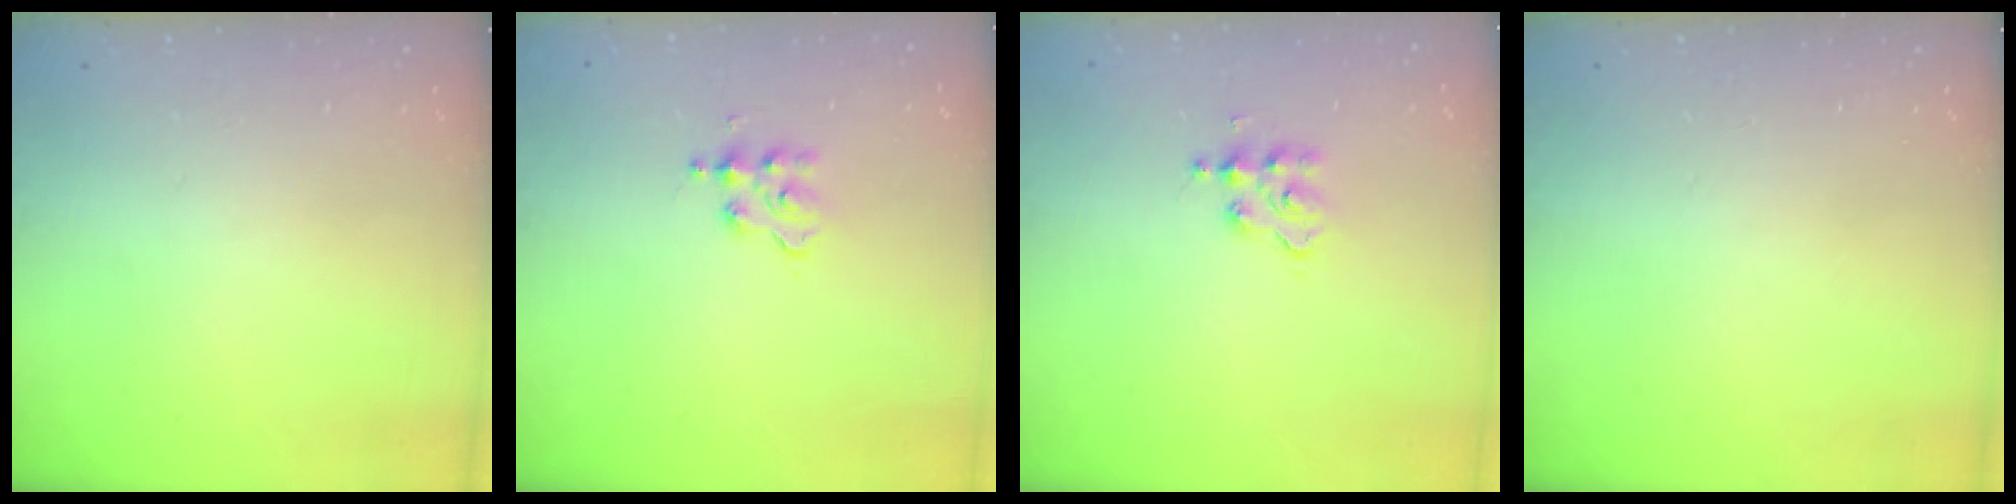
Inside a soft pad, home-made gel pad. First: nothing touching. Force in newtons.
{"total": 2.3, "press": 2.3, "slide": 0.3}
{"total": 2.7, "press": 2.6, "slide": 0.3}
{"total": 0.0}